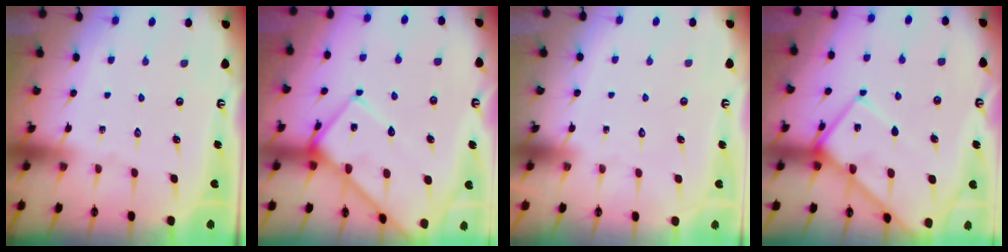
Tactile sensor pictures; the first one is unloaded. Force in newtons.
{"total": 12.5, "press": 12.5, "slide": 1.2}
{"total": 1.5, "press": 1.5, "slide": 0.0}
{"total": 10.8, "press": 10.8, "slide": 1.2}